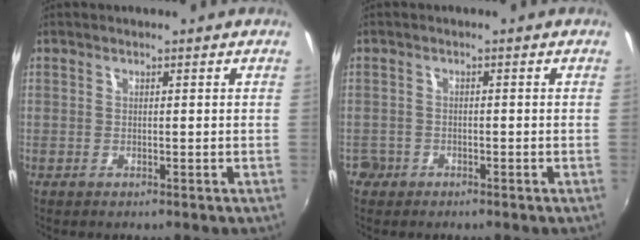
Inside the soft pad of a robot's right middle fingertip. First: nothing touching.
{"total": 2.9, "force": [-1.8, 2.3, 0.4], "torque": [-0.017, -0.001, -0.033]}